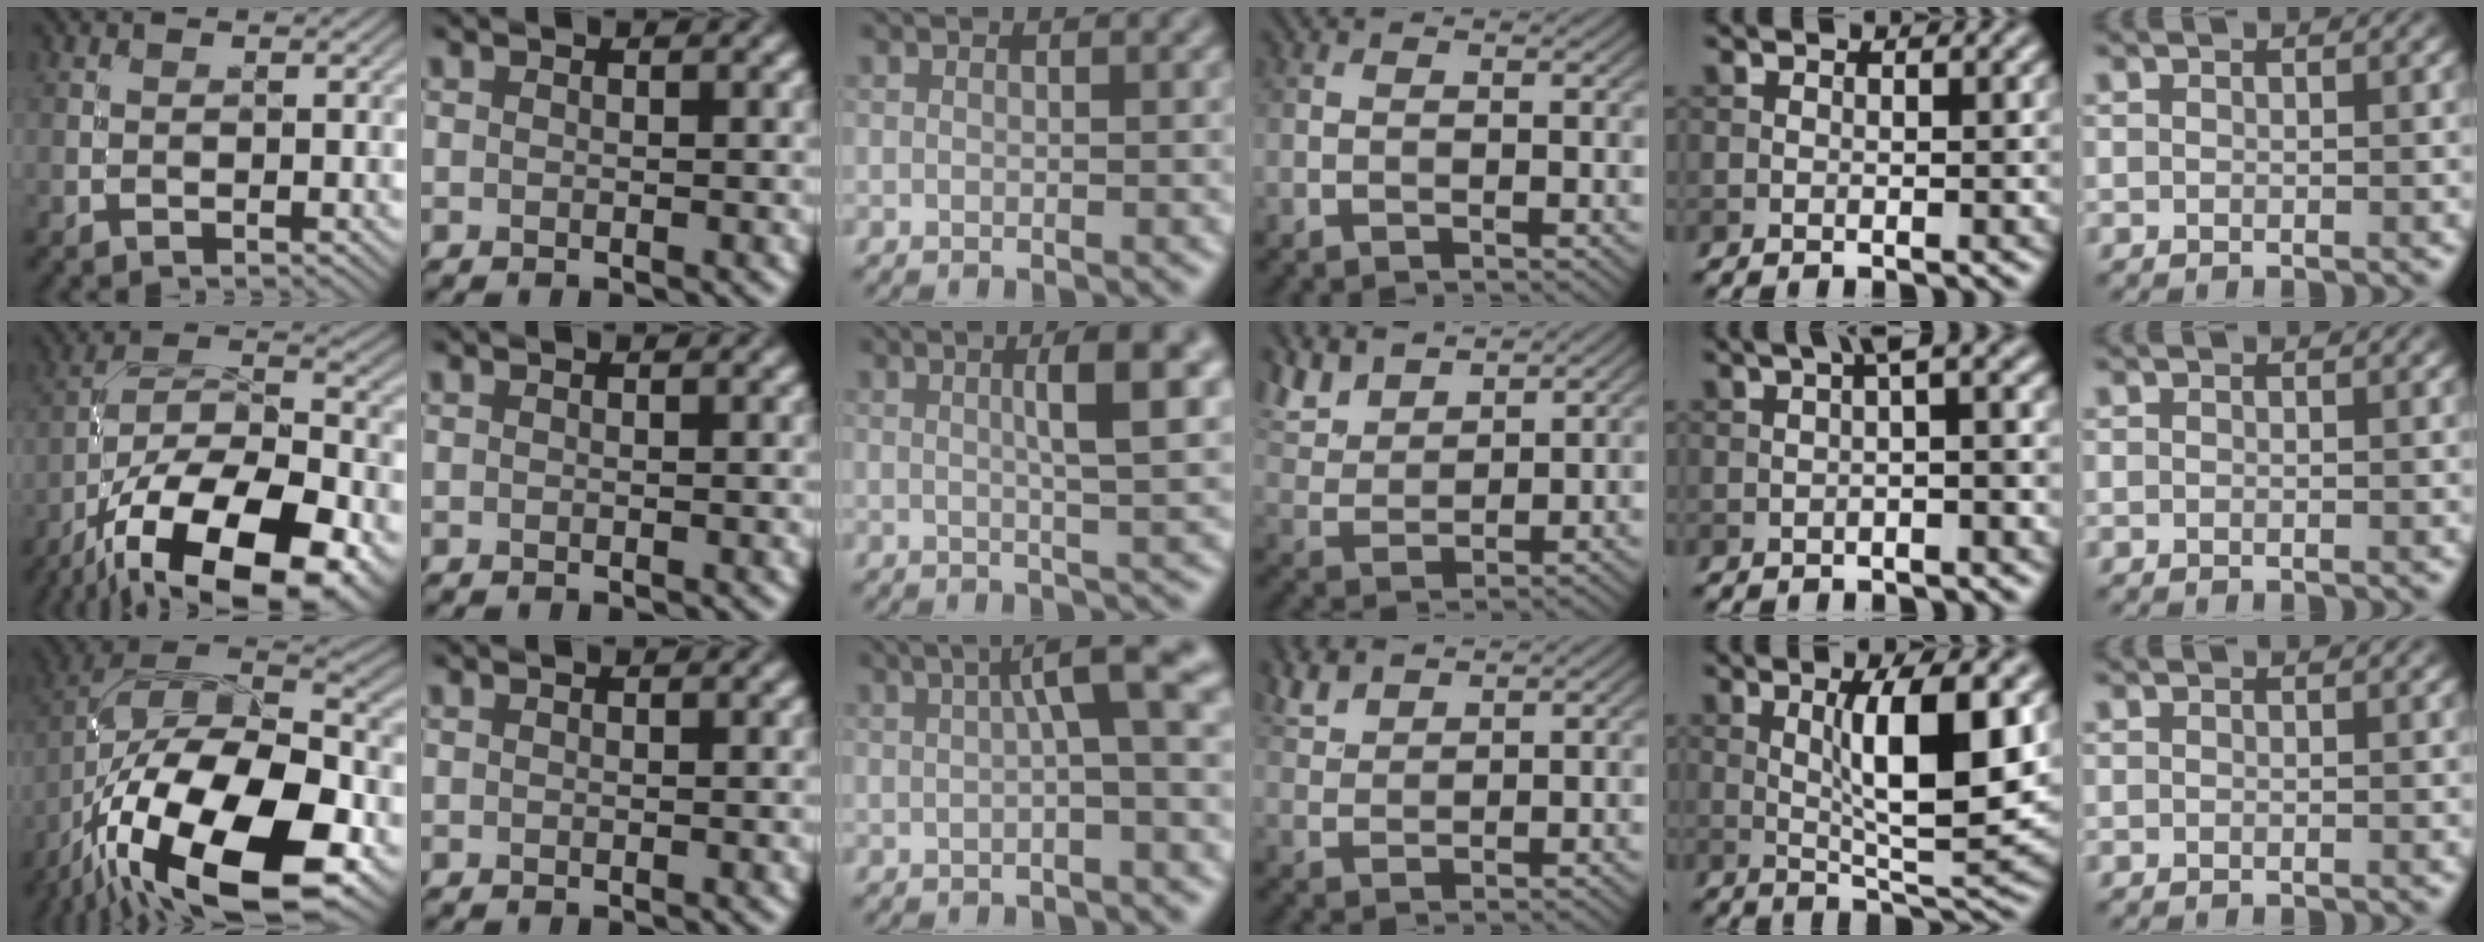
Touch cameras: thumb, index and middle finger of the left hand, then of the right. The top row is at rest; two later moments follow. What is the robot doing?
{"motion": "unscrew", "object": "medicine bottle"}